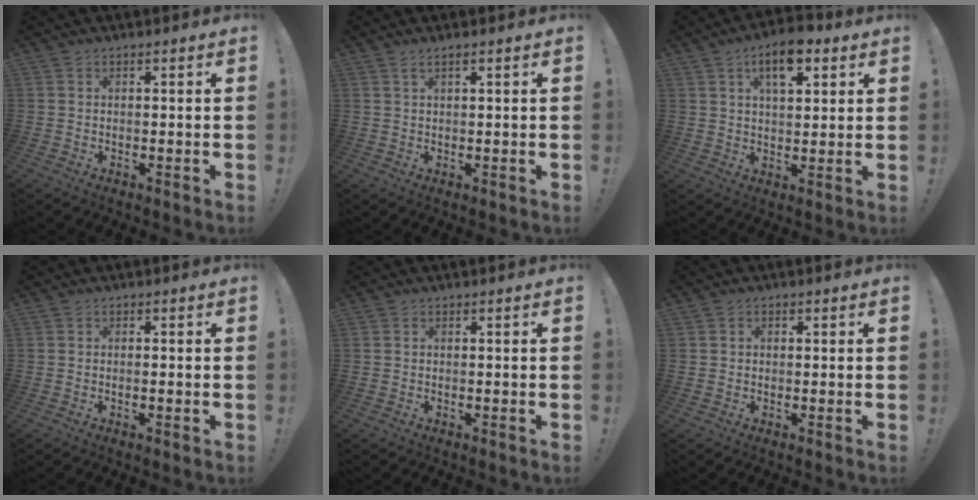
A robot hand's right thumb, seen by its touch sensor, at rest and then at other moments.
{"total": 1.9, "force": [1.1, 0.1, 1.6], "torque": [-0.040, 0.004, 0.020]}
{"total": 10.2, "force": [5.3, 4.8, 7.4], "torque": [-0.109, -0.011, 0.090]}
{"total": 1.0, "force": [-0.4, -0.1, 0.9], "torque": [-0.015, 0.000, -0.007]}
{"total": 0.0}
{"total": 1.1, "force": [0.0, 1.0, 0.5], "torque": [-0.007, 0.001, -0.001]}